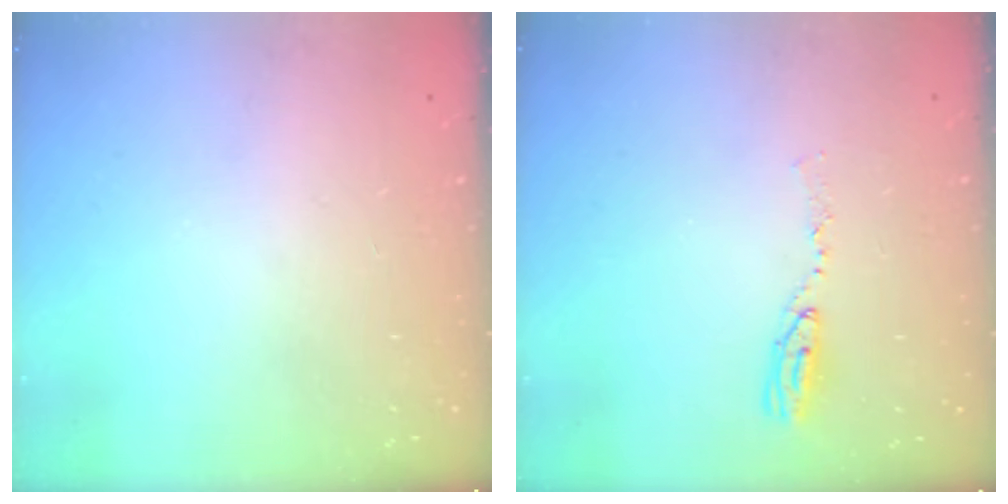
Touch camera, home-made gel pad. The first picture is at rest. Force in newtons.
{"total": 5.6, "press": 5.6, "slide": 0.4}